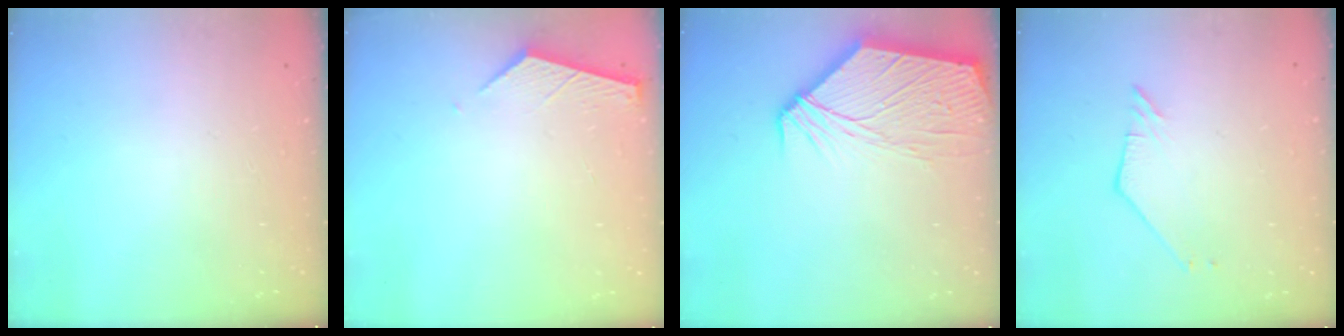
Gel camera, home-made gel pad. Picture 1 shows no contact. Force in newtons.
{"total": 2.4, "press": 2.4, "slide": 0.3}
{"total": 12.5, "press": 12.4, "slide": 2.0}
{"total": 2.2, "press": 2.2, "slide": 0.1}